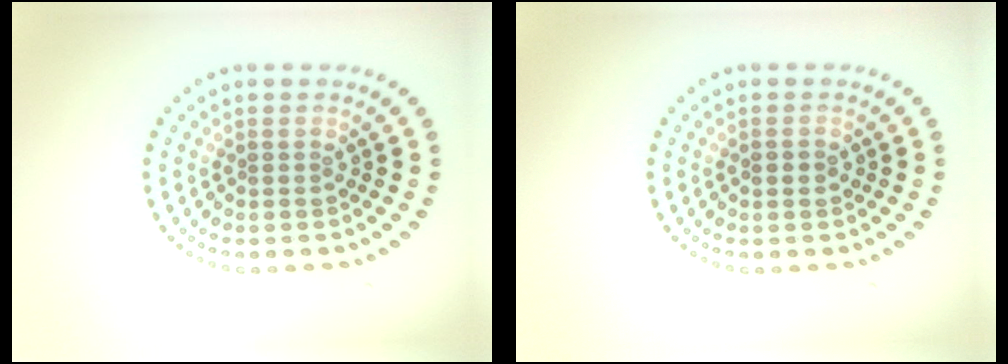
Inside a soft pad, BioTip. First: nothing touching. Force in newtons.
{"total": 1.3, "press": 1.3, "slide": 0.1}